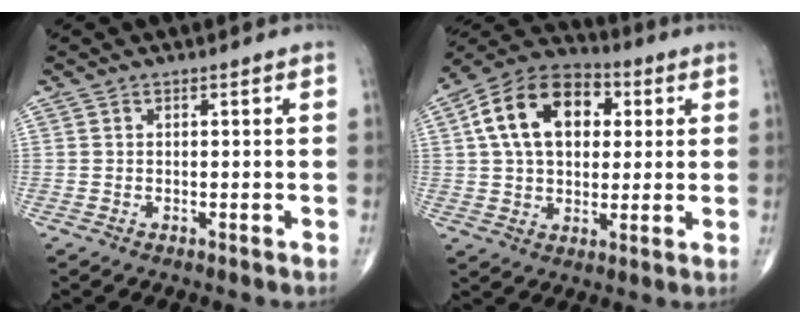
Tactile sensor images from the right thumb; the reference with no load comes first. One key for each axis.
{"total": 17.1, "fx": 4.1, "fy": 11.2, "fz": 12.2, "tx": -0.186, "ty": 0.013, "tz": 0.063}